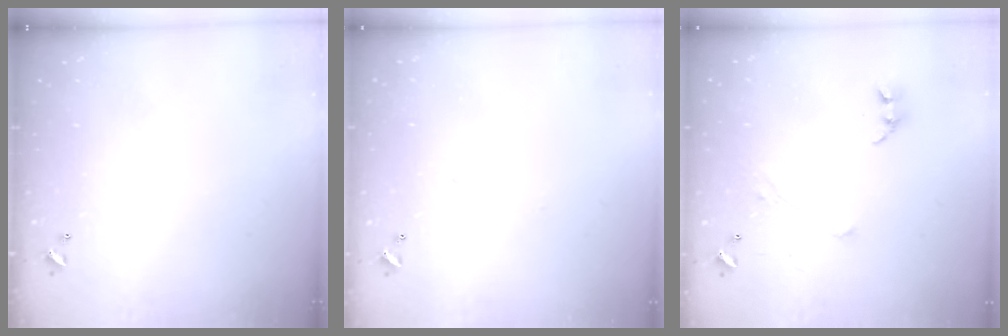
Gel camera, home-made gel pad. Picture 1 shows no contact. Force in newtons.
{"total": 1.7, "press": 1.6, "slide": 0.3}
{"total": 1.7, "press": 1.6, "slide": 0.5}